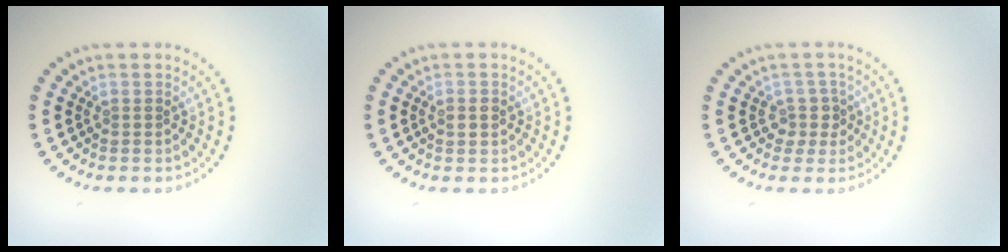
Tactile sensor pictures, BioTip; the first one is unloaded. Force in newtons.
{"total": 1.5, "press": 1.5, "slide": 0.1}
{"total": 1.9, "press": 1.5, "slide": 1.2}